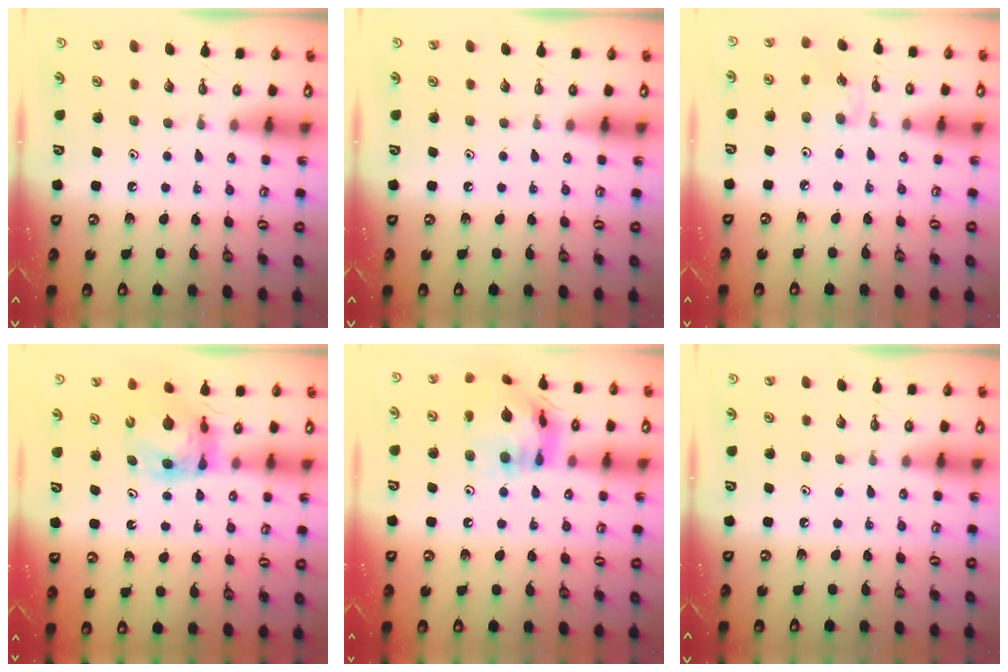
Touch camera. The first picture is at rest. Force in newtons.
{"total": 0.0}
{"total": 2.7, "press": 2.6, "slide": 0.5}
{"total": 6.1, "press": 6.1, "slide": 0.6}
{"total": 17.5, "press": 17.4, "slide": 1.7}
{"total": 0.0}